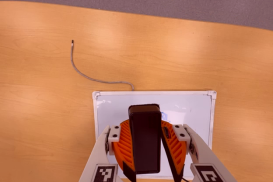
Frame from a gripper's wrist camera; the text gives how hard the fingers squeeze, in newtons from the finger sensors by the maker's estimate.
{"total": 8.0, "left": 9.0, "right": 7.0}